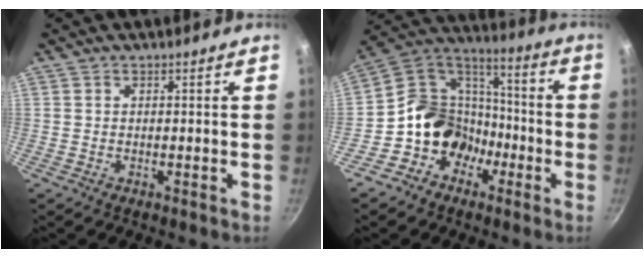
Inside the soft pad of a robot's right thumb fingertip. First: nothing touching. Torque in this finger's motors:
{"motor_torque": [-0.27, 0.51, 0.76, -0.38, 0.06]}